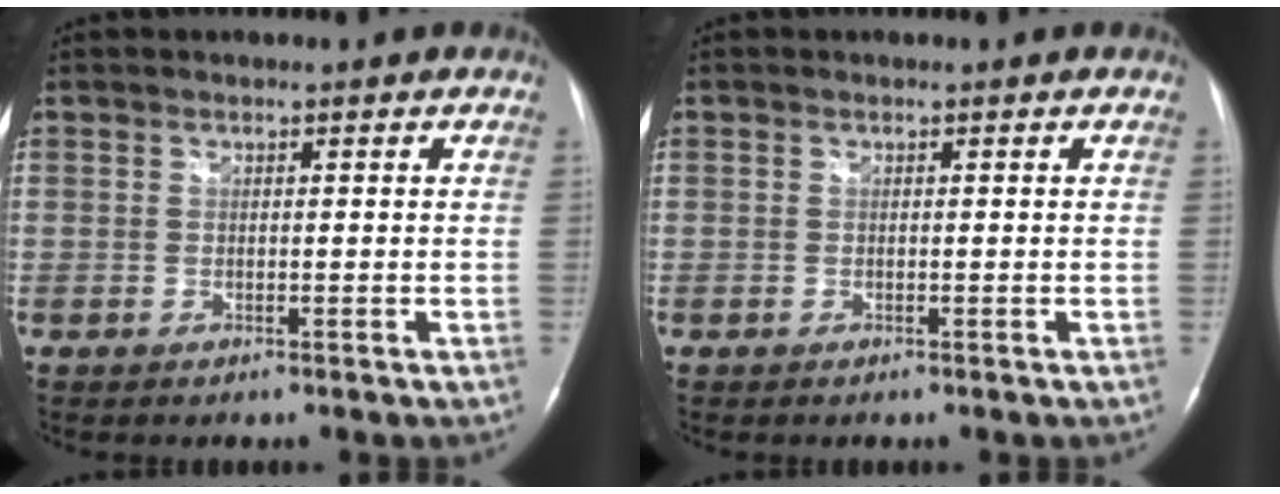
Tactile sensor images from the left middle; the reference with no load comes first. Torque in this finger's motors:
{"motor_torque": [0.00, 0.00, -0.01, 0.01]}